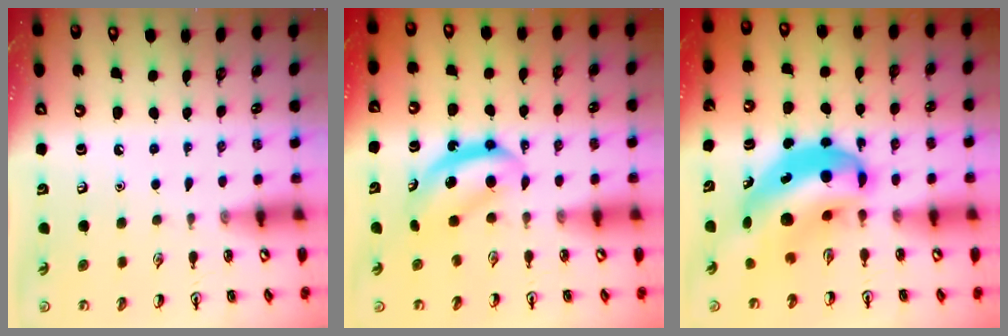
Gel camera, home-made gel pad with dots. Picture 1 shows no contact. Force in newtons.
{"total": 5.5, "press": 5.5, "slide": 0.7}
{"total": 10.6, "press": 10.2, "slide": 2.9}